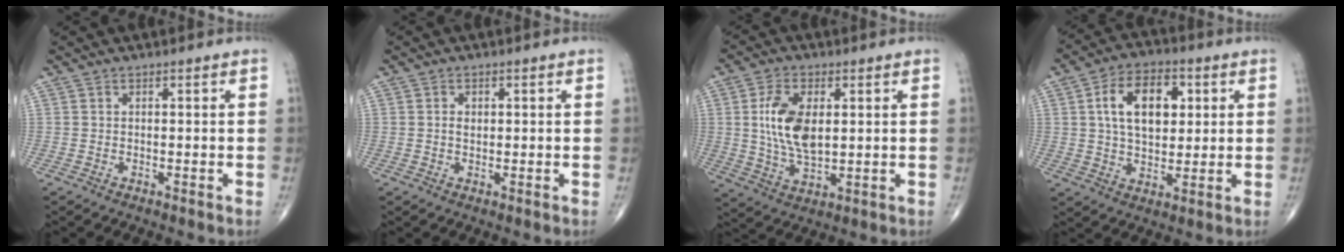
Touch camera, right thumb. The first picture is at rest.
{"total": 1.7, "force": [0.2, 1.2, 1.2], "torque": [-0.015, 0.001, 0.004]}
{"total": 11.0, "force": [1.8, 5.9, 9.1], "torque": [-0.171, -0.009, 0.038]}
{"total": 12.9, "force": [3.1, 7.9, 9.7], "torque": [-0.138, 0.001, 0.048]}